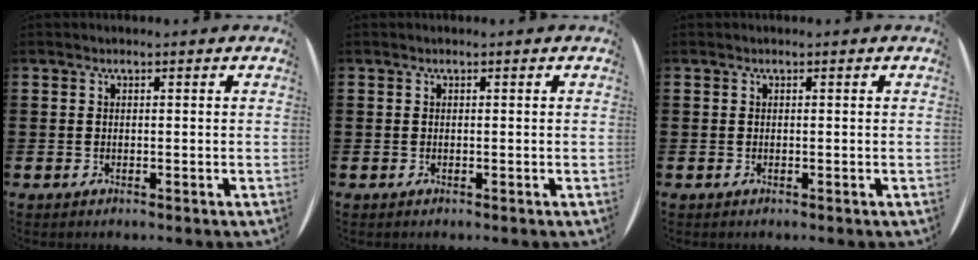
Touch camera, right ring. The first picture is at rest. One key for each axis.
{"total": 0.0}
{"total": 0.0}